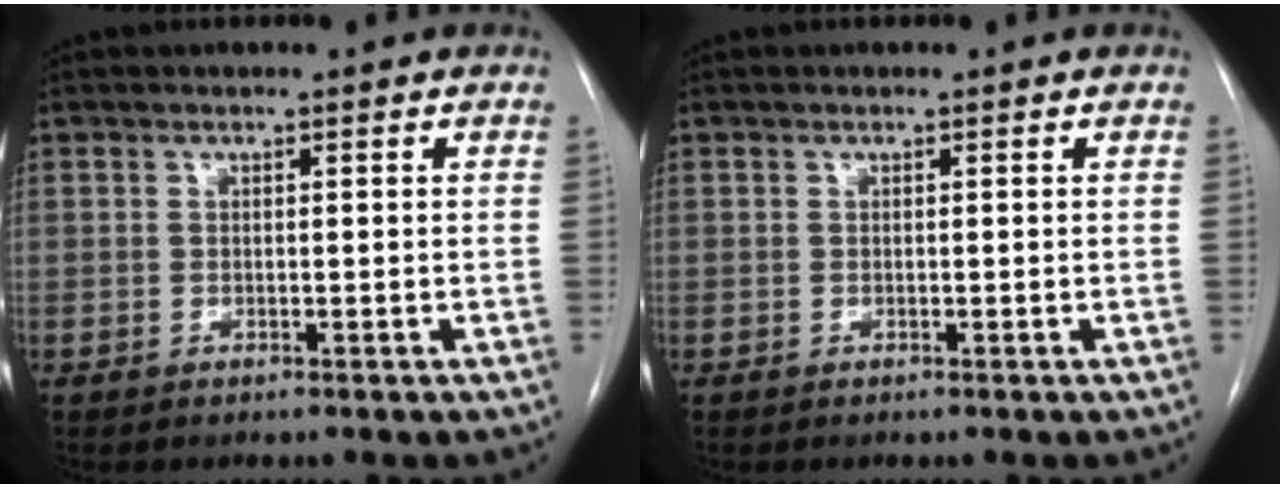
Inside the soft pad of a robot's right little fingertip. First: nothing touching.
{"total": 0.0}